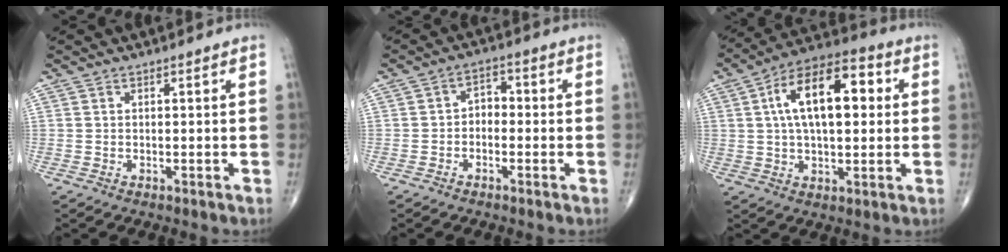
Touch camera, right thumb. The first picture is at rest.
{"total": 3.5, "force": [-0.8, 2.5, 2.2], "torque": [-0.016, 0.023, -0.026]}
{"total": 16.7, "force": [3.2, 8.3, 14.1], "torque": [-0.216, 0.026, 0.047]}